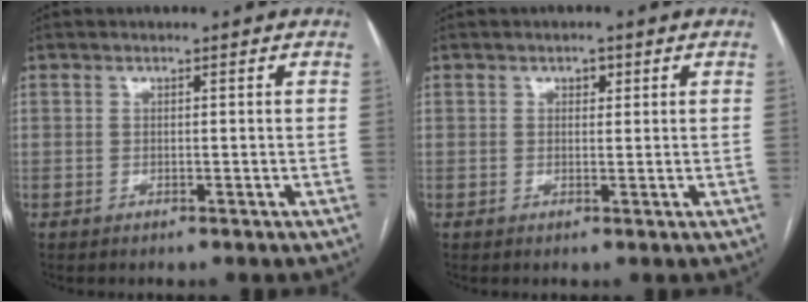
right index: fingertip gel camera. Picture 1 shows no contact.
{"total": 1.4, "force": [0.7, 0.9, 0.8], "torque": [-0.011, 0.003, 0.009]}